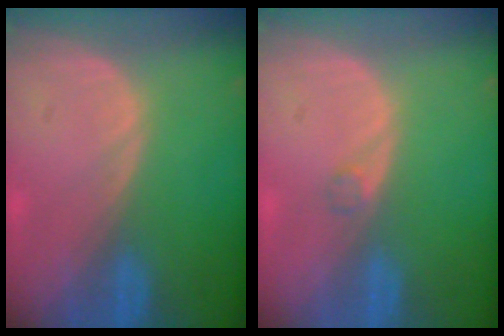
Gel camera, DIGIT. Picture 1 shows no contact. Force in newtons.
{"total": 0.9, "press": 0.9, "slide": 0.1}